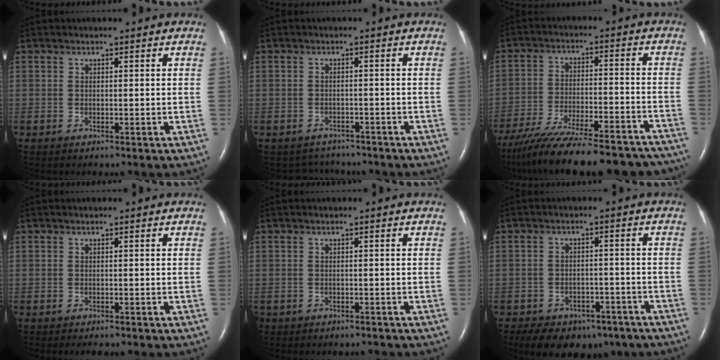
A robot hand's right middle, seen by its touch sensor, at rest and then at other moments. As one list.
[{"total": 3.9, "force": [-3.5, 1.6, -0.6], "torque": [0.003, 0.009, -0.050]}, {"total": 26.3, "force": [-23.1, 4.7, 11.8], "torque": [-0.161, -0.024, -0.326]}, {"total": 1.4, "force": [-1.2, 0.3, 0.7], "torque": [-0.013, -0.005, -0.012]}, {"total": 2.5, "force": [-2.2, 1.2, 0.4], "torque": [-0.008, 0.000, -0.027]}, {"total": 12.8, "force": [-9.1, 7.3, 5.4], "torque": [-0.088, 0.008, -0.115]}]